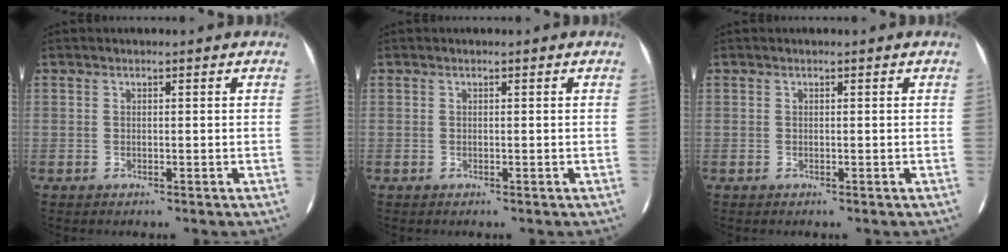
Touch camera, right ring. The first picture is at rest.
{"total": 0.0}
{"total": 0.0}